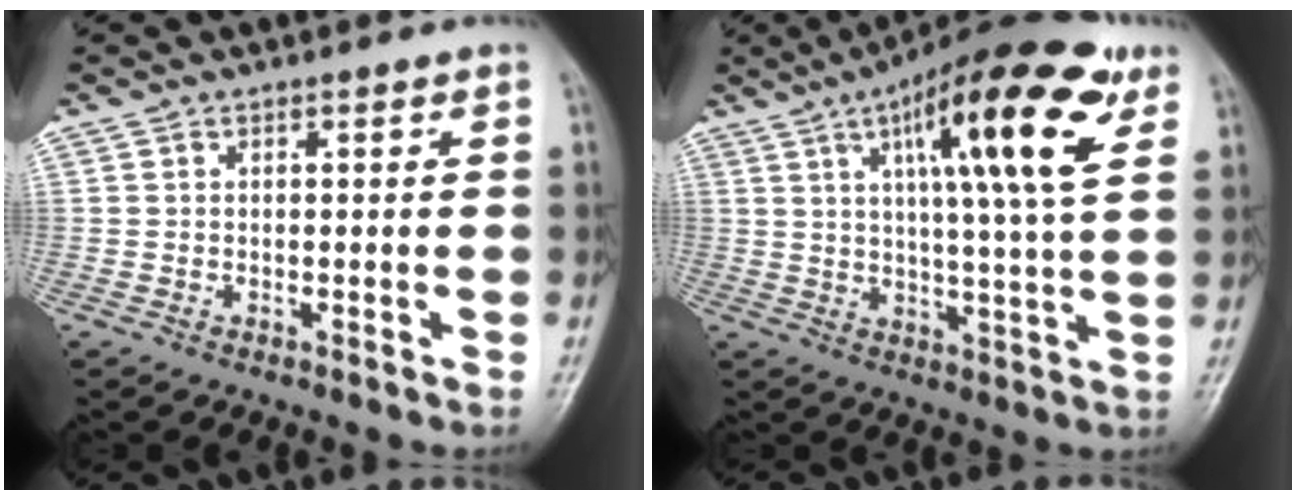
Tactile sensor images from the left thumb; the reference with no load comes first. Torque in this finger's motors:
{"motor_torque": [0.81, 0.84, 1.78, -0.99, 0.29]}